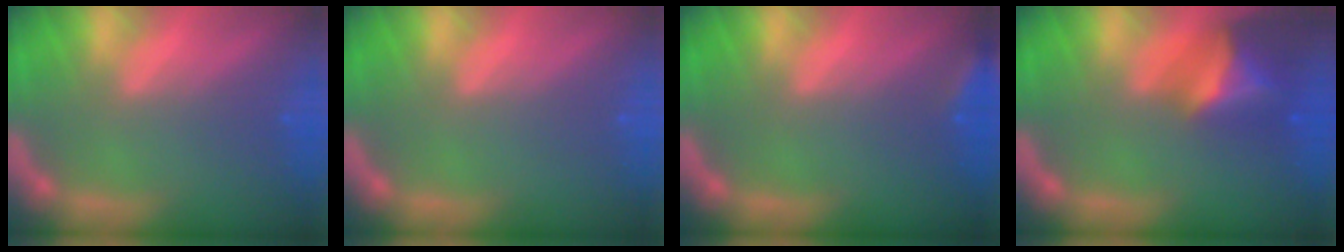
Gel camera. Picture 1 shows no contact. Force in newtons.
{"total": 0.0}
{"total": 2.4}
{"total": 6.4}